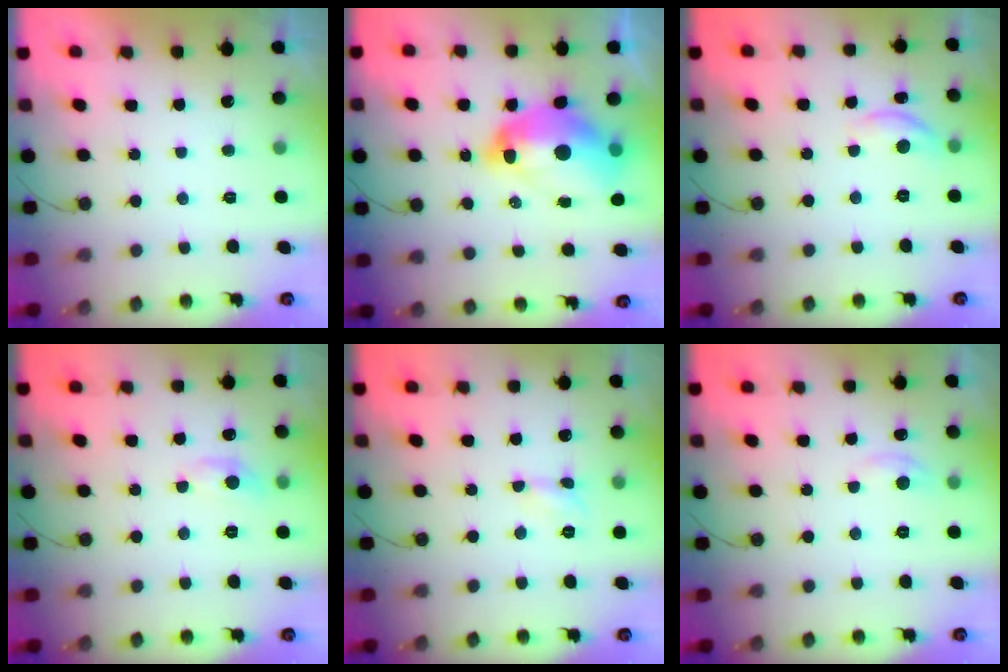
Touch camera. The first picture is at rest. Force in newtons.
{"total": 17.0, "press": 16.9, "slide": 1.8}
{"total": 7.0, "press": 7.0, "slide": 0.6}
{"total": 5.3, "press": 5.2, "slide": 0.6}
{"total": 2.8, "press": 2.8, "slide": 0.4}
{"total": 3.3, "press": 3.3, "slide": 0.4}